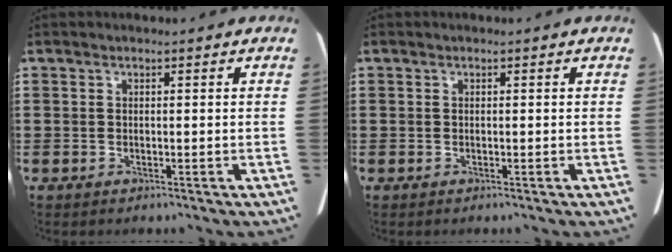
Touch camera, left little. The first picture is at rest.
{"total": 0.0}